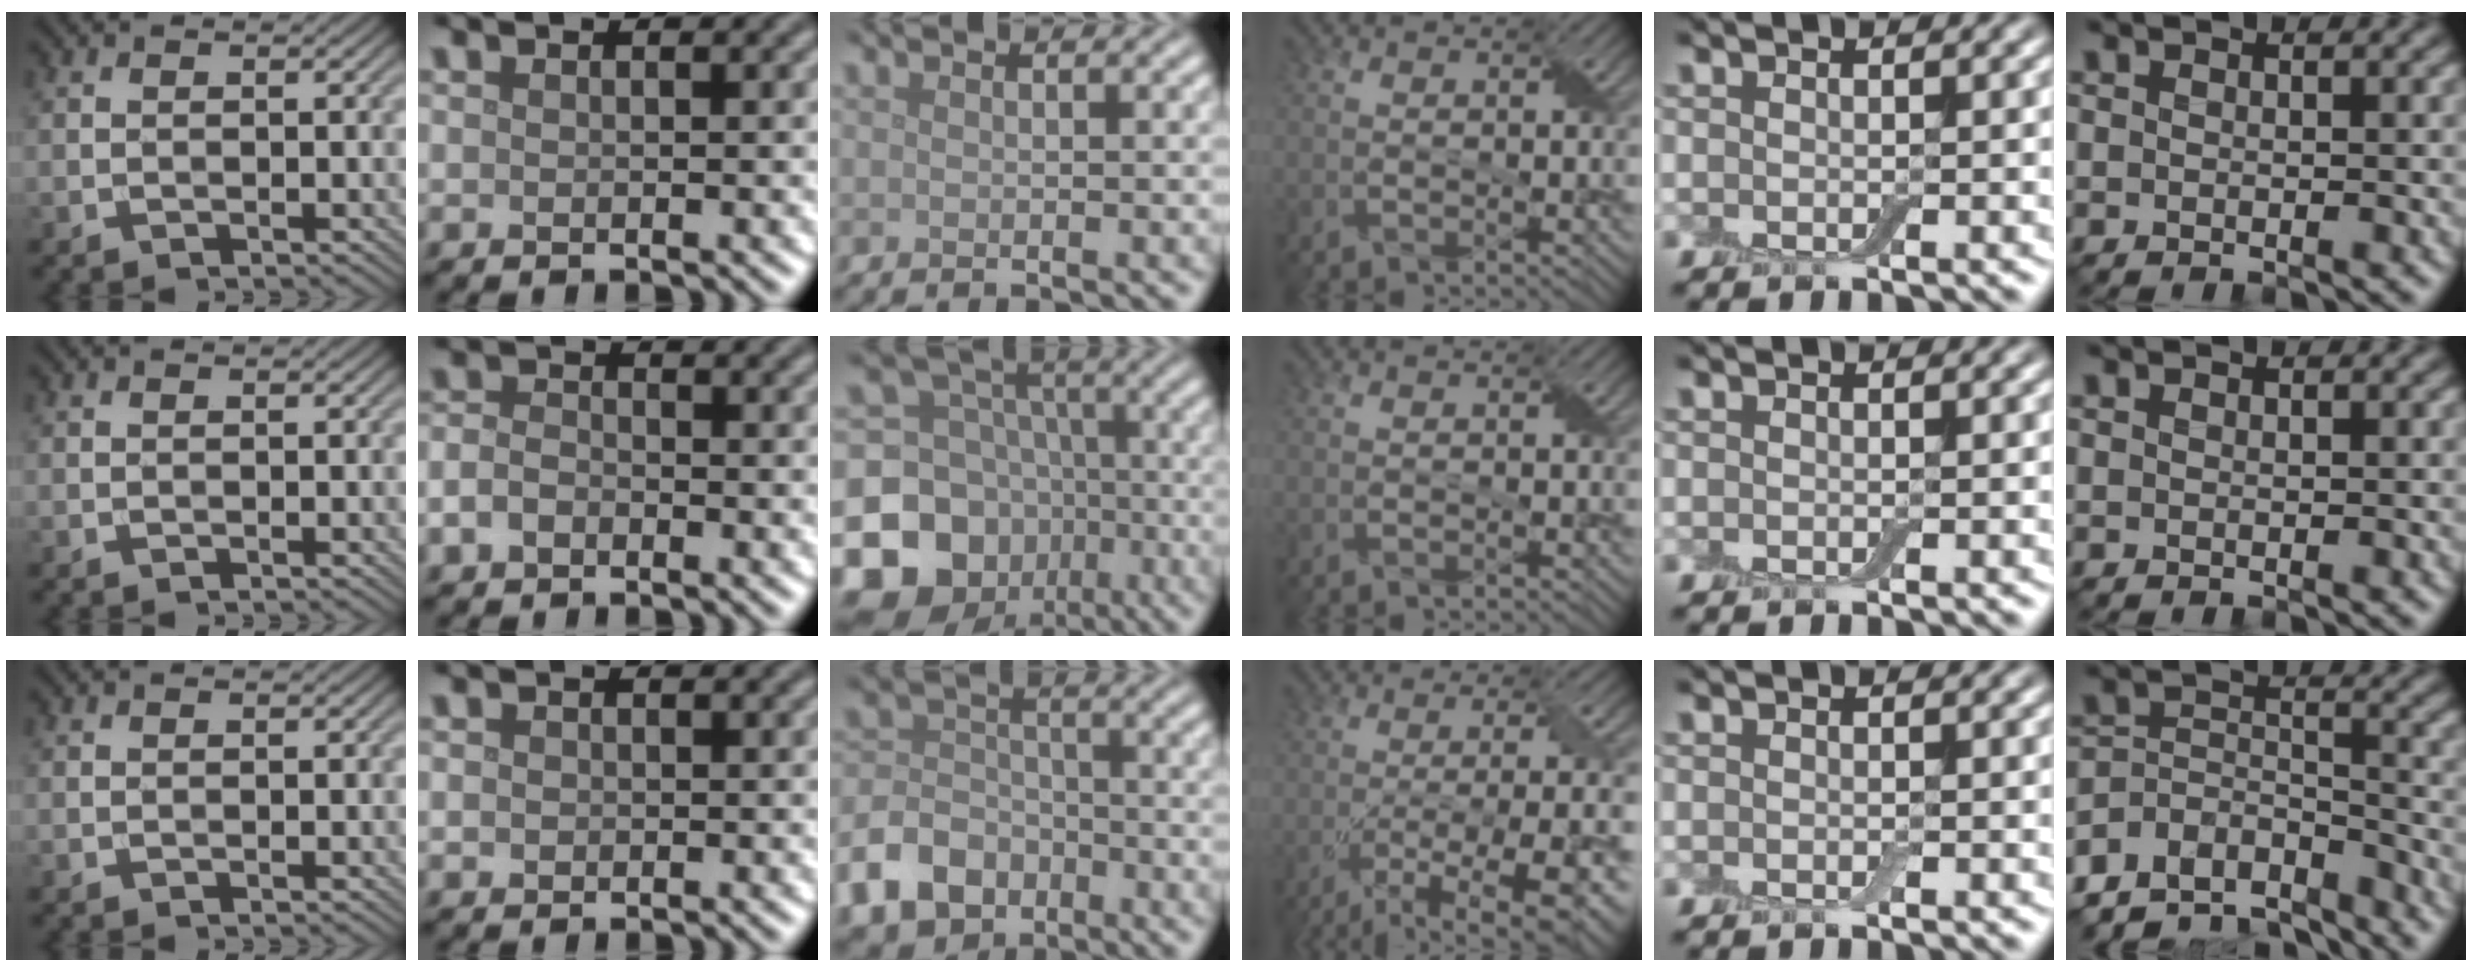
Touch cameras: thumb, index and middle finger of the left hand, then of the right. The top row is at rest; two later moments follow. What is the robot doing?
{"motion": "fold", "object": "cloth"}